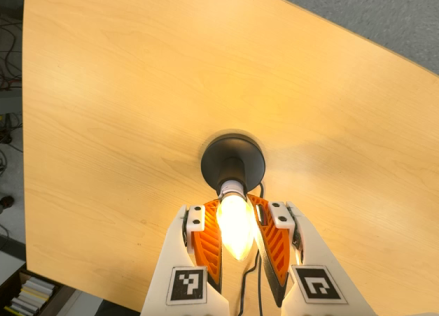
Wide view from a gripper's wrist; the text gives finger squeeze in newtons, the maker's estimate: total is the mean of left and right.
{"total": 22.1, "left": 22.4, "right": 21.7}